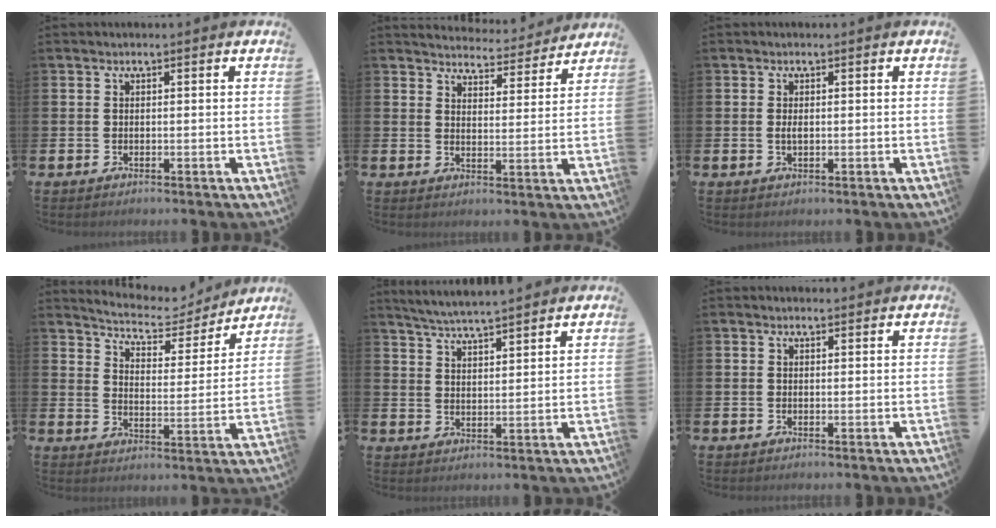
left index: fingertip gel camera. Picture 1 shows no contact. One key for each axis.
{"total": 4.6, "fx": 4.5, "fy": 0.7, "fz": 0.1, "tx": -0.007, "ty": -0.040, "tz": 0.076}
{"total": 1.1, "fx": 0.1, "fy": 0.5, "fz": 1.0, "tx": -0.017, "ty": 0.003, "tz": 0.000}
{"total": 6.6, "fx": 6.3, "fy": 1.7, "fz": 1.1, "tx": -0.051, "ty": -0.048, "tz": 0.107}
{"total": 4.8, "fx": 4.8, "fy": -0.2, "fz": 0.7, "tx": -0.031, "ty": -0.022, "tz": 0.086}
{"total": 0.8, "fx": 0.7, "fy": 0.2, "fz": 0.1, "tx": 0.007, "ty": -0.001, "tz": 0.011}